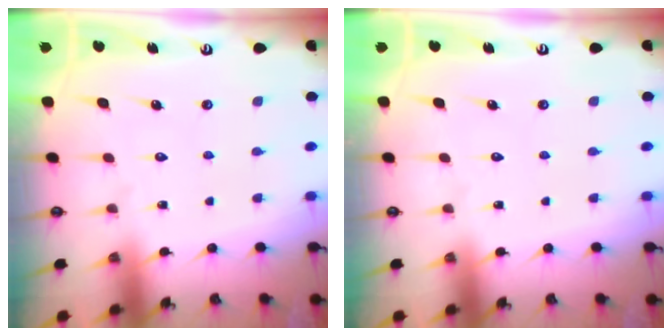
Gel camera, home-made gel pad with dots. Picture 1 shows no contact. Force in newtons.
{"total": 0.0}